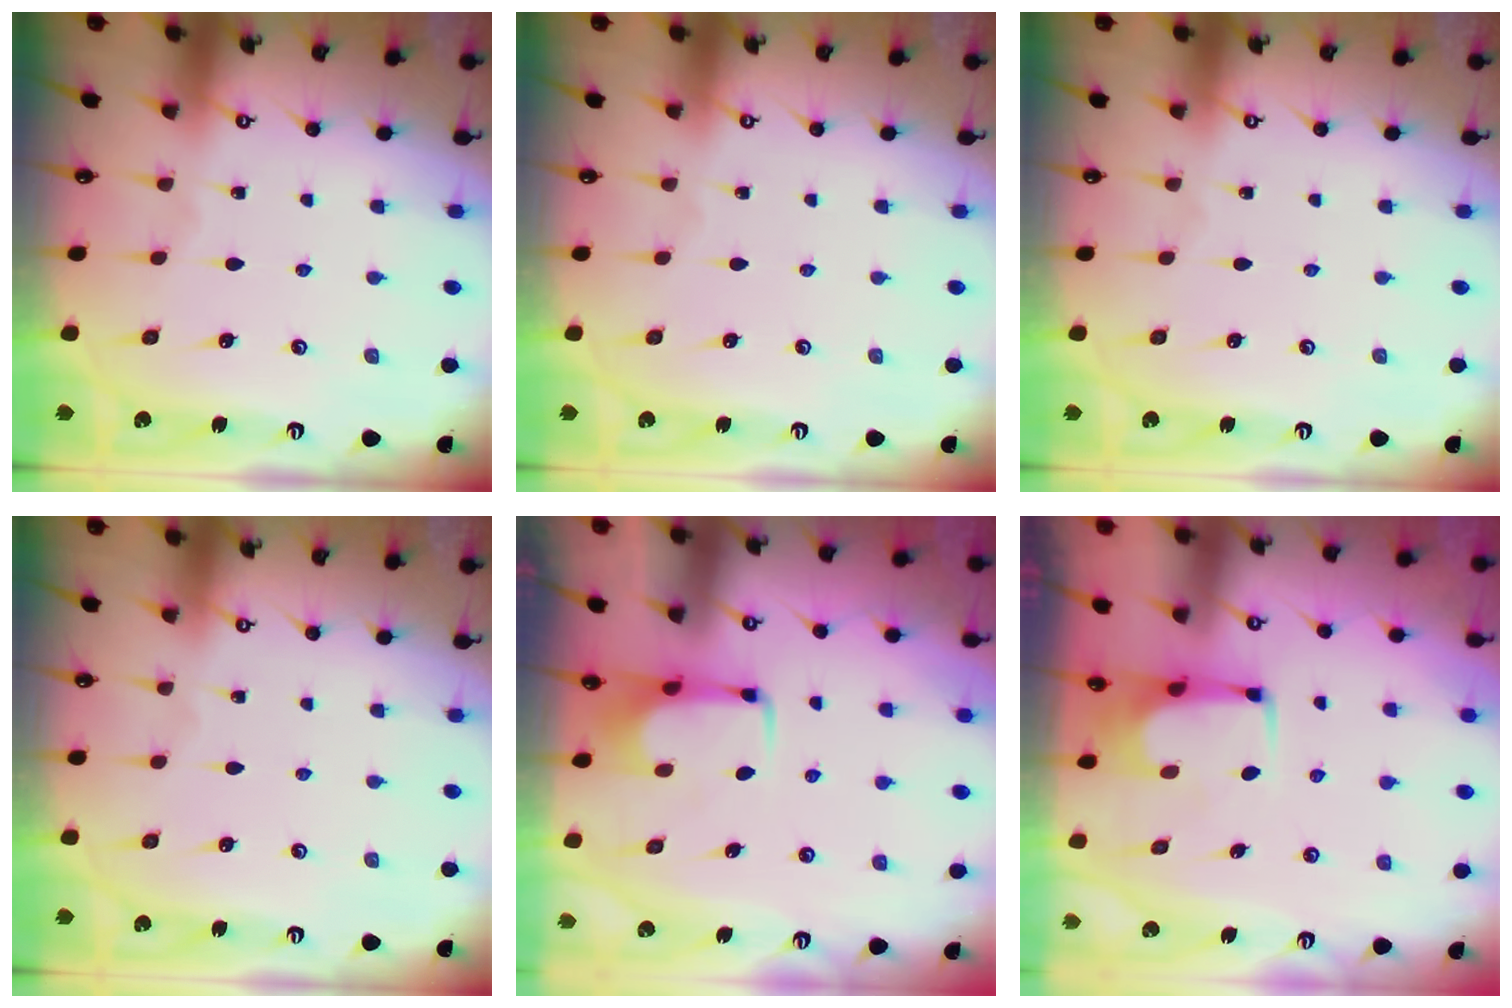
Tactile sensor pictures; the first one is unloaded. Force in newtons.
{"total": 0.0}
{"total": 0.0}
{"total": 0.0}
{"total": 1.7, "press": 1.6, "slide": 0.5}
{"total": 1.5, "press": 1.5, "slide": 0.3}